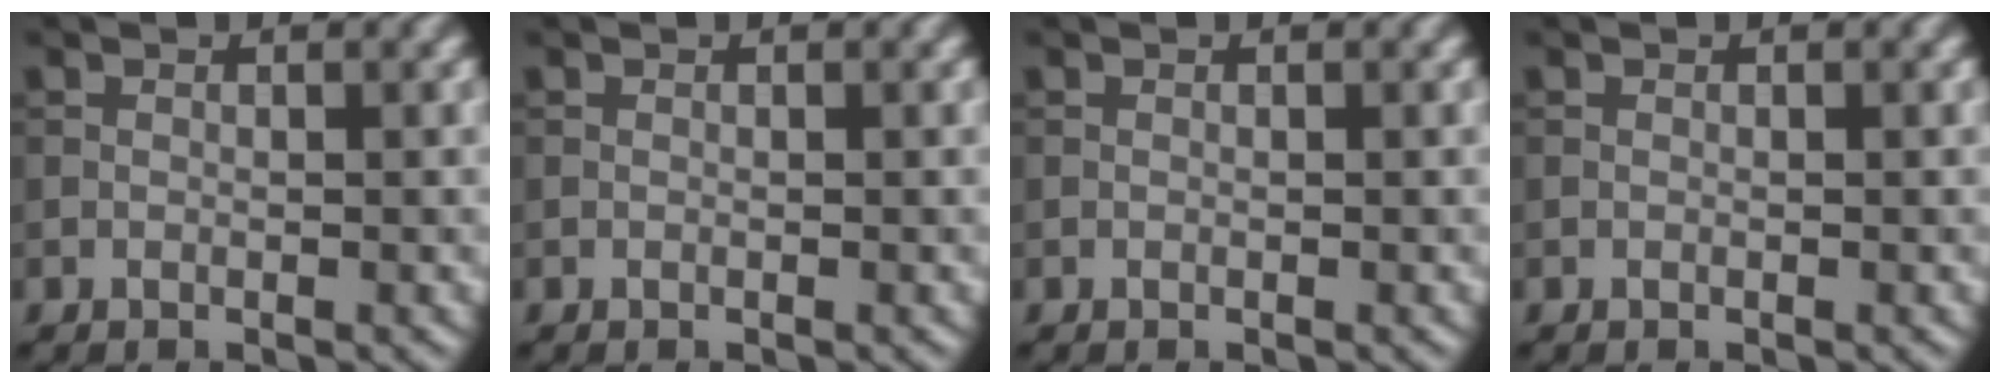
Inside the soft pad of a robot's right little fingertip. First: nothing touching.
{"total": 0.0}
{"total": 0.0}
{"total": 0.0}